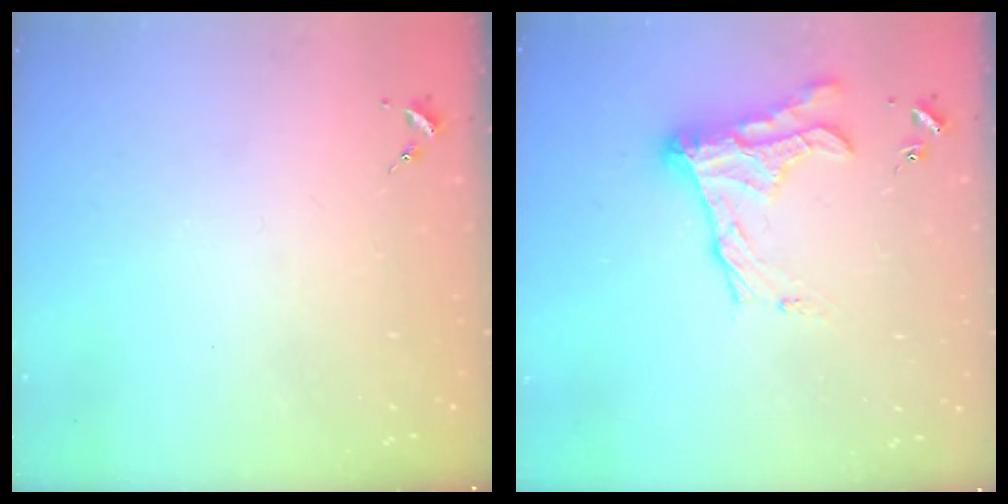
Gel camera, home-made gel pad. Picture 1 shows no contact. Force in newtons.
{"total": 16.1, "press": 16.0, "slide": 0.9}